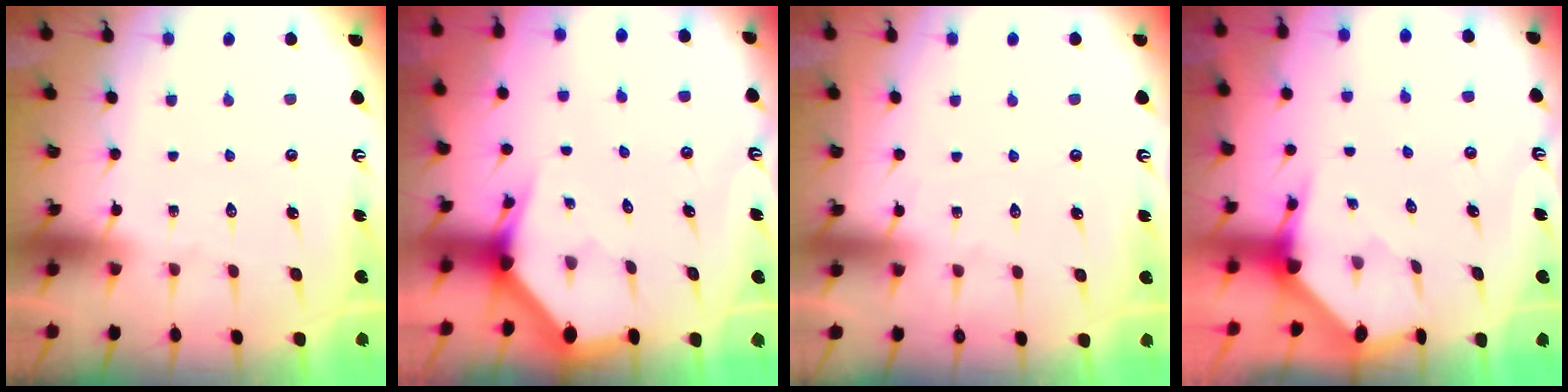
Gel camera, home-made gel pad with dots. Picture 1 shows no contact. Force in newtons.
{"total": 3.0, "press": 3.0, "slide": 0.1}
{"total": 3.1, "press": 3.1, "slide": 0.4}
{"total": 3.5, "press": 3.5, "slide": 0.3}